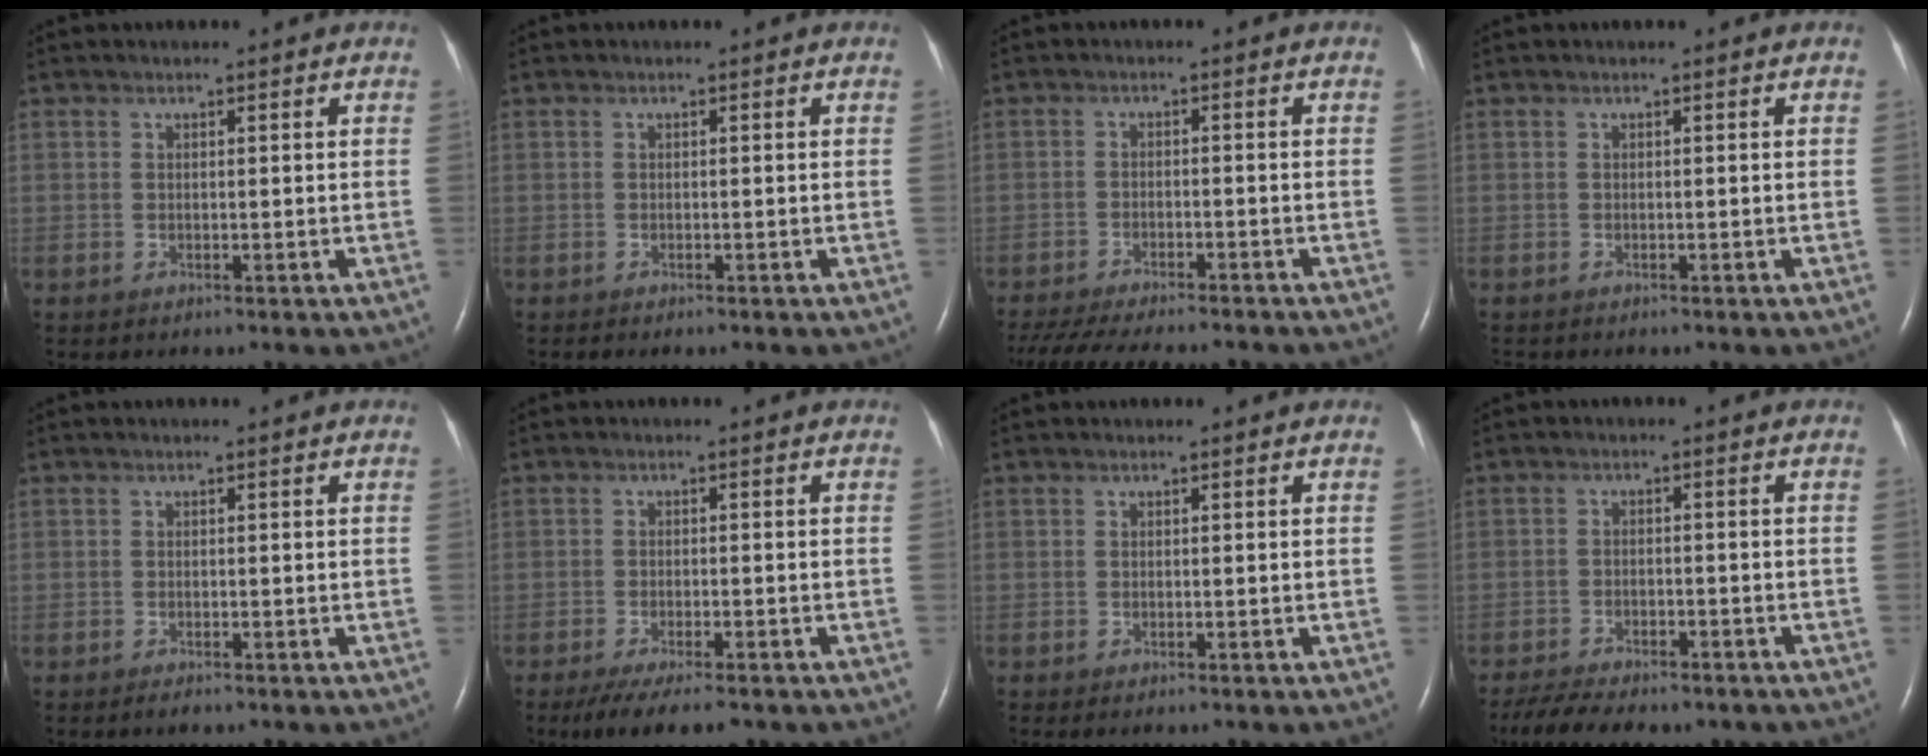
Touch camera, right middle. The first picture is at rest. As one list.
[{"total": 0.9, "force": [-0.8, 0.2, 0.5], "torque": [-0.009, -0.002, -0.008]}, {"total": 16.2, "force": [-14.1, 3.3, 7.2], "torque": [-0.162, -0.029, -0.198]}, {"total": 0.0}, {"total": 0.7, "force": [-0.6, 0.2, 0.4], "torque": [-0.010, -0.002, -0.007]}, {"total": 8.2, "force": [-6.3, 1.8, 5.0], "torque": [-0.076, -0.016, -0.095]}, {"total": 0.0}, {"total": 10.8, "force": [-8.9, 3.4, 5.1], "torque": [-0.089, -0.003, -0.129]}]